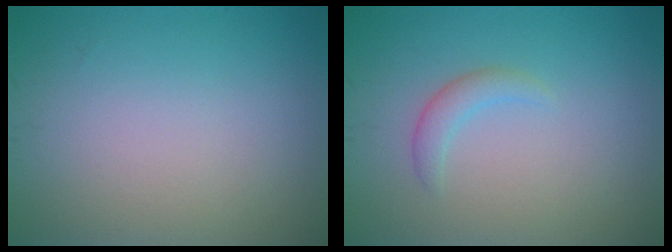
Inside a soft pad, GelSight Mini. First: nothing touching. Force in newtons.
{"total": 1.5, "press": 1.5, "slide": 0.1}